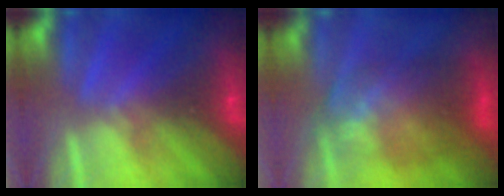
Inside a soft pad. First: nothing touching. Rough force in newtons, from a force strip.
{"total": 7.5}